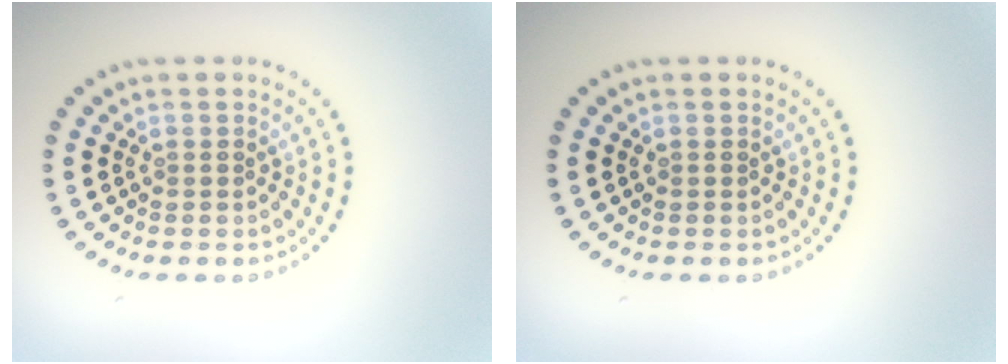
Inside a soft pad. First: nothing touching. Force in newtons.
{"total": 0.0}